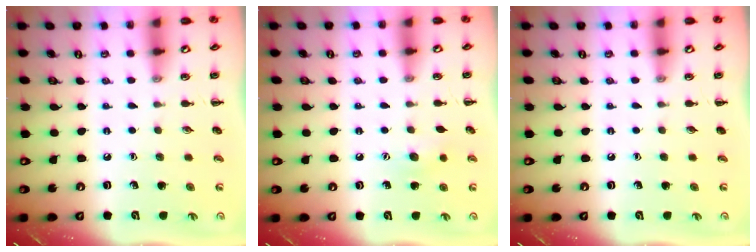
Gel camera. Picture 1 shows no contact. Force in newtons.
{"total": 6.8, "press": 6.6, "slide": 1.7}
{"total": 0.0}